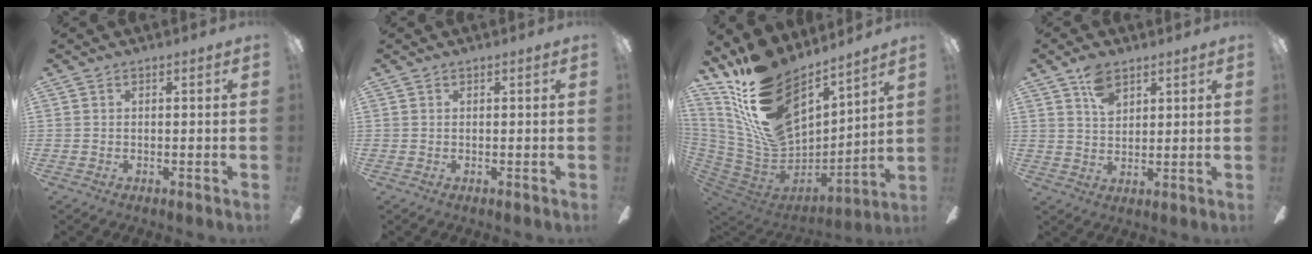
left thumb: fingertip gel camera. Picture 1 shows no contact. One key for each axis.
{"total": 0.0}
{"total": 22.6, "fx": 15.6, "fy": 11.0, "fz": 12.2, "tx": -0.267, "ty": -0.105, "tz": 0.284}
{"total": 6.1, "fx": 3.8, "fy": 3.5, "fz": 3.3, "tx": -0.059, "ty": -0.006, "tz": 0.068}